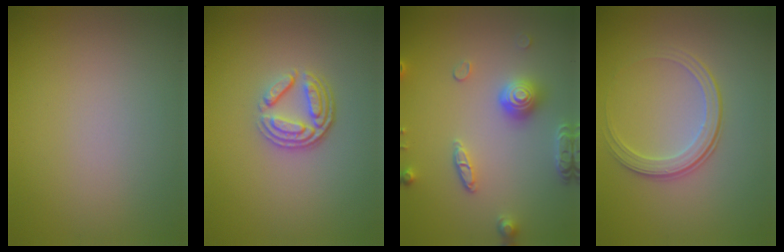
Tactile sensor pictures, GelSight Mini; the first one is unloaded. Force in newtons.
{"total": 3.9, "press": 2.8, "slide": 2.7}
{"total": 4.1, "press": 3.5, "slide": 2.1}
{"total": 2.5, "press": 1.9, "slide": 1.7}